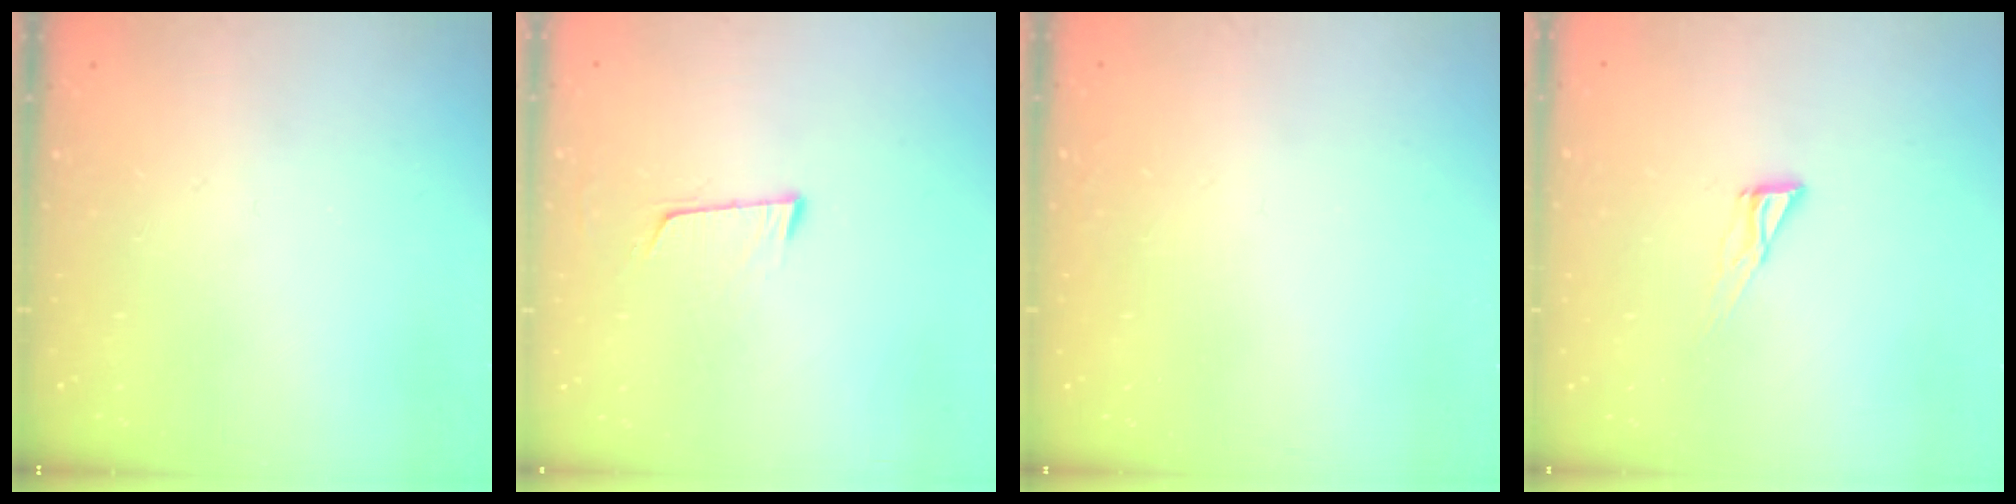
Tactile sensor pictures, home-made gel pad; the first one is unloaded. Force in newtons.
{"total": 5.8, "press": 5.5, "slide": 1.9}
{"total": 1.5, "press": 1.5, "slide": 0.1}
{"total": 6.5, "press": 6.5, "slide": 0.4}